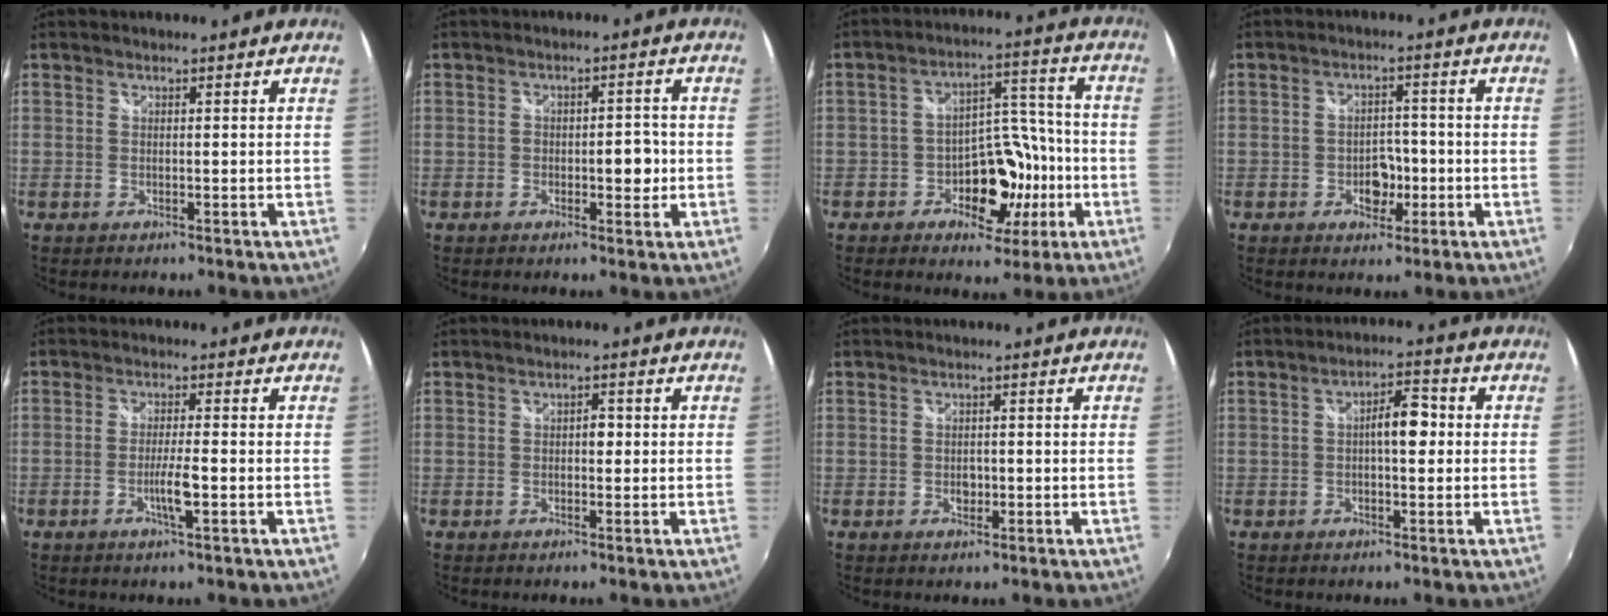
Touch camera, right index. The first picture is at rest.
{"total": 4.4, "force": [-1.1, 2.8, 3.1], "torque": [-0.043, 0.003, -0.016]}
{"total": 12.3, "force": [-4.7, 8.8, 7.2], "torque": [-0.122, 0.030, -0.060]}
{"total": 5.0, "force": [-1.7, 3.8, 2.9], "torque": [-0.047, 0.004, -0.023]}
{"total": 3.8, "force": [-1.5, 0.0, 3.6], "torque": [-0.066, -0.004, -0.028]}
{"total": 1.6, "force": [-0.1, 1.1, 1.2], "torque": [-0.017, 0.005, -0.004]}
{"total": 2.1, "force": [-0.5, 1.7, 1.1], "torque": [-0.016, 0.000, -0.008]}
{"total": 5.5, "force": [0.0, 2.0, 5.2], "torque": [-0.082, 0.013, -0.002]}